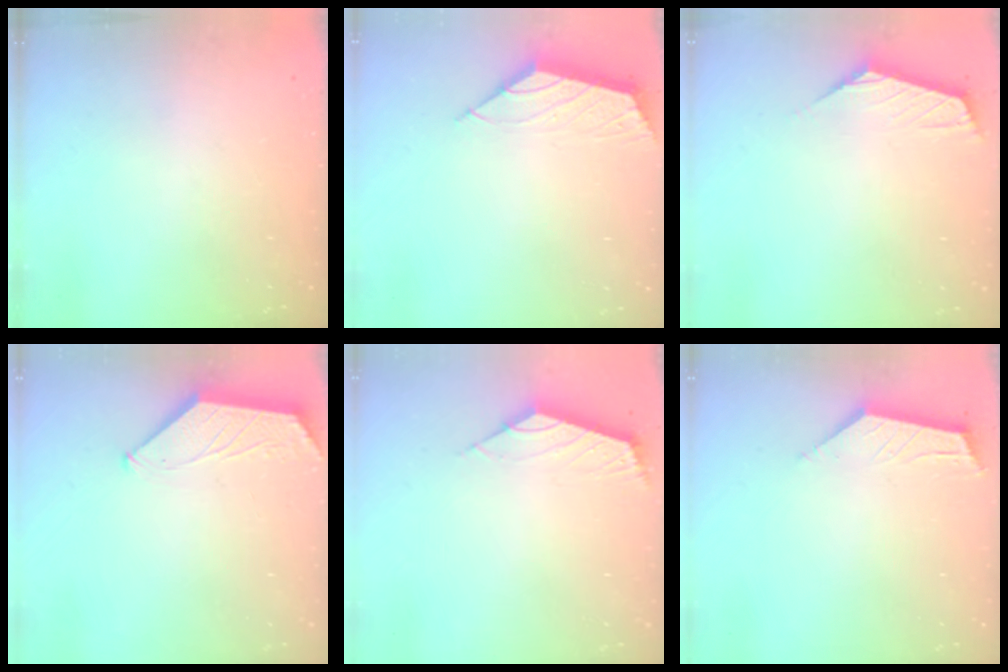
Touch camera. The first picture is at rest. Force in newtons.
{"total": 1.8, "press": 1.8, "slide": 0.5}
{"total": 1.0, "press": 1.0, "slide": 0.2}
{"total": 1.0, "press": 1.0, "slide": 0.2}
{"total": 2.5, "press": 2.4, "slide": 0.6}
{"total": 3.6, "press": 3.5, "slide": 0.4}